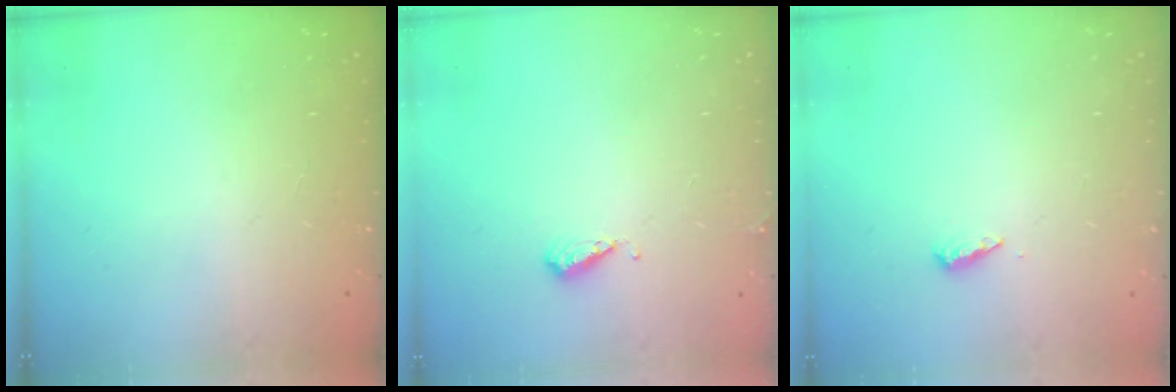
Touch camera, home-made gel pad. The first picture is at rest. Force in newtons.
{"total": 4.5, "press": 4.4, "slide": 0.8}
{"total": 3.6, "press": 3.6, "slide": 0.4}